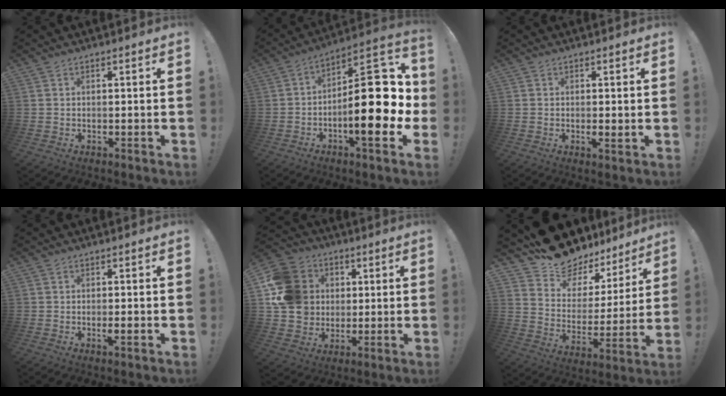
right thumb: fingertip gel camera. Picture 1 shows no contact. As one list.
[{"total": 24.9, "force": [-2.7, 9.5, 22.8], "torque": [-0.335, 0.014, -0.037]}, {"total": 1.5, "force": [0.4, 0.4, 1.4], "torque": [-0.015, -0.006, 0.005]}, {"total": 1.8, "force": [-0.5, 0.4, 1.6], "torque": [-0.022, -0.002, -0.009]}, {"total": 17.3, "force": [3.0, 15.1, 7.7], "torque": [-0.137, 0.002, 0.077]}, {"total": 12.6, "force": [11.2, 5.4, 2.2], "torque": [-0.053, -0.096, 0.199]}]